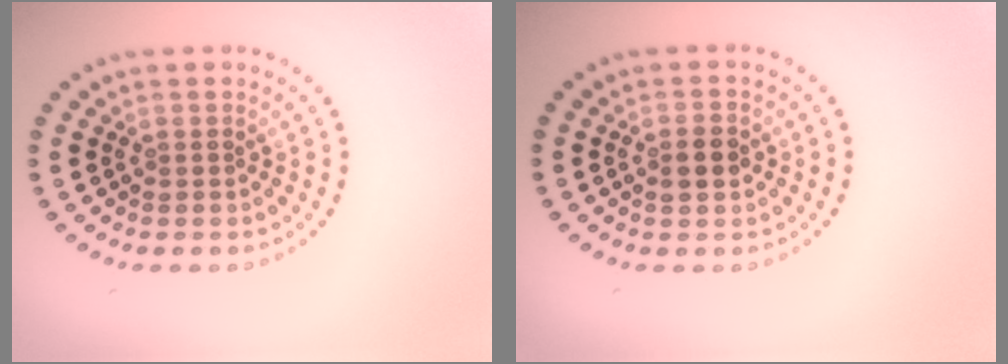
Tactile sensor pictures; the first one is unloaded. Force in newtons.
{"total": 2.3, "press": 2.3, "slide": 0.0}